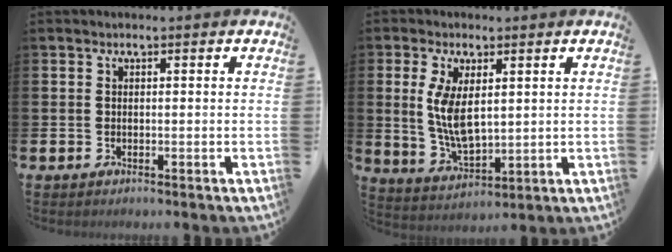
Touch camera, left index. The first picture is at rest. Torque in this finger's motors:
{"motor_torque": [1.56, -0.43, 1.05, 0.21]}